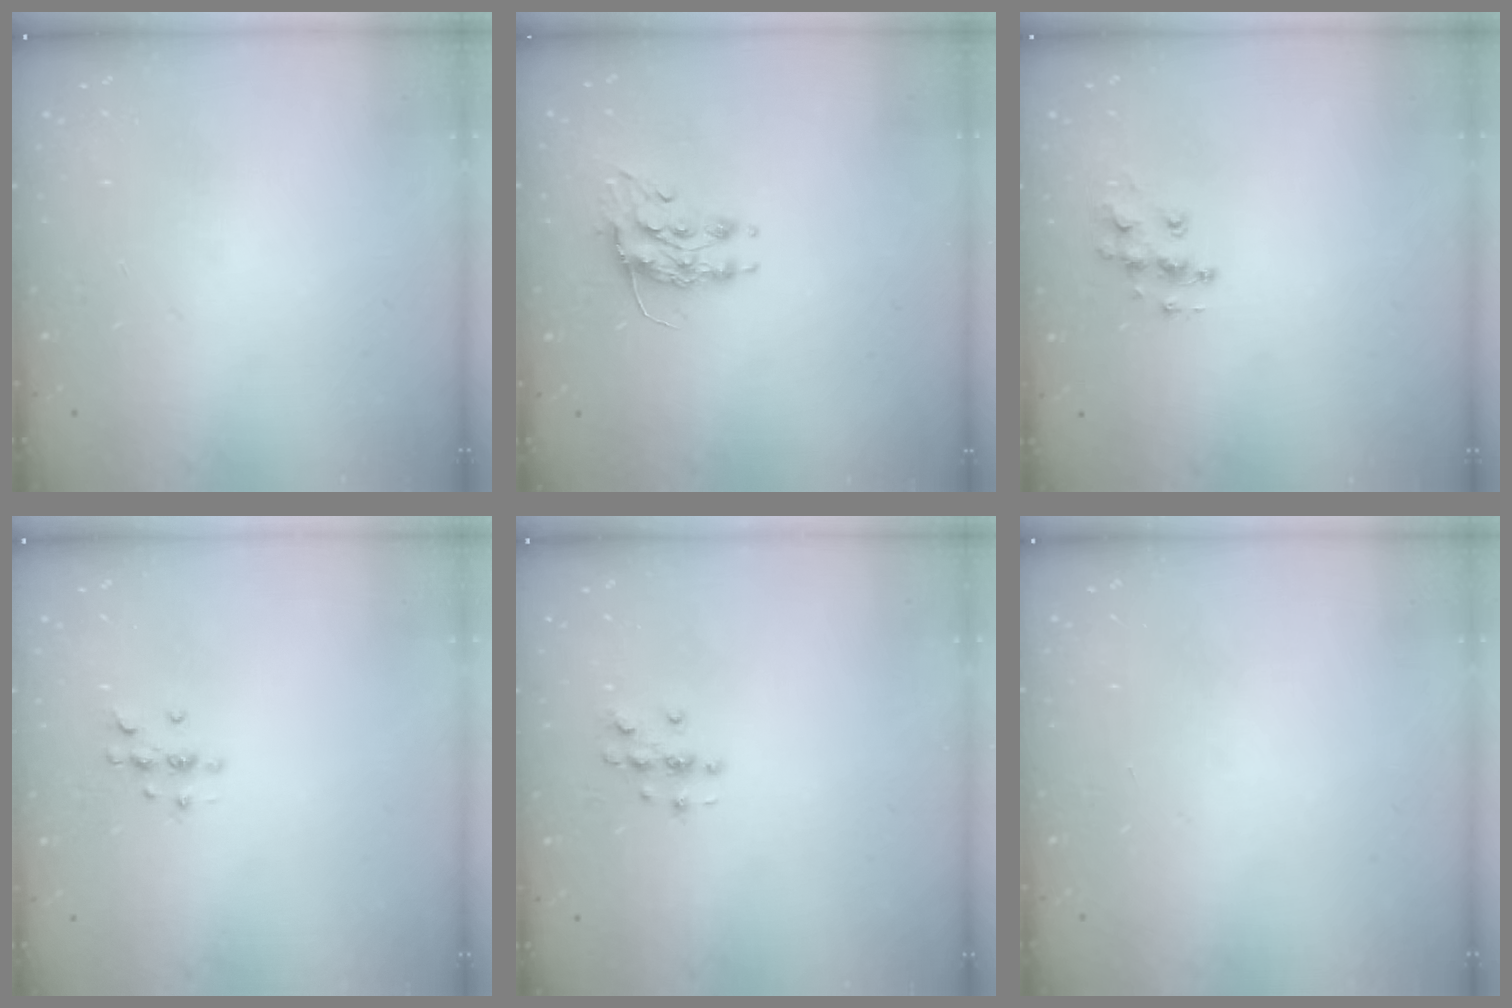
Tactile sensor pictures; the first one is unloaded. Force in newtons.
{"total": 8.1, "press": 8.1, "slide": 0.7}
{"total": 8.6, "press": 8.6, "slide": 0.3}
{"total": 4.9, "press": 4.9, "slide": 0.5}
{"total": 2.9, "press": 2.9, "slide": 0.3}
{"total": 0.0}